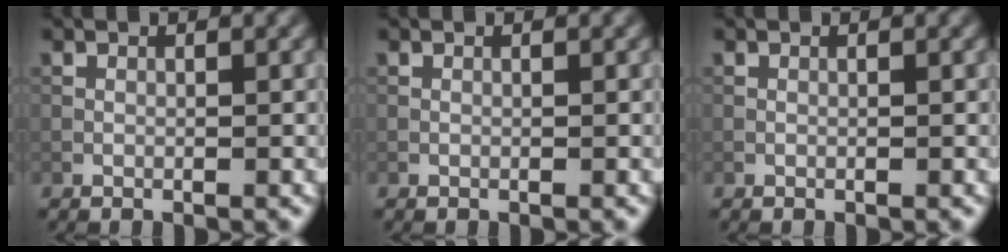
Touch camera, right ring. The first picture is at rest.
{"total": 0.0}
{"total": 0.0}